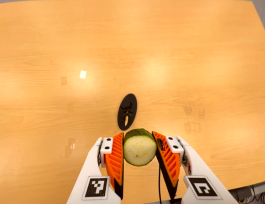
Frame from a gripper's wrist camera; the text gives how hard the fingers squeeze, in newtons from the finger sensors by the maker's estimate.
{"total": 9.4, "left": 8.2, "right": 10.5}